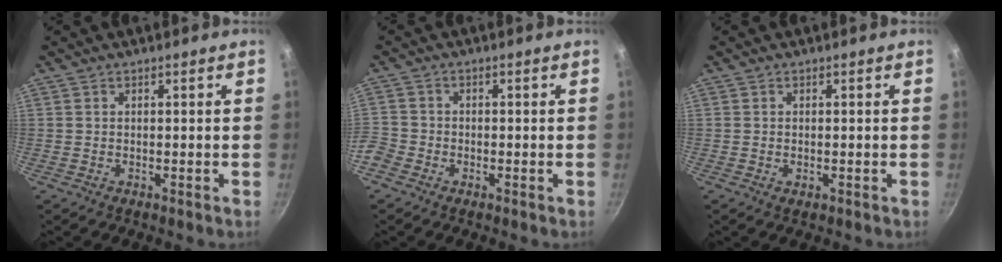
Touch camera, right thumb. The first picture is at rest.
{"total": 5.1, "force": [-2.4, 4.0, 1.9], "torque": [-0.049, 0.015, -0.057]}
{"total": 1.1, "force": [-0.2, 0.6, 0.9], "torque": [-0.013, -0.001, -0.003]}